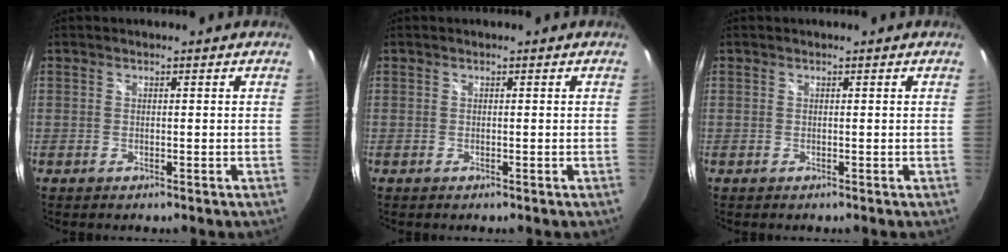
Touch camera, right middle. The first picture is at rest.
{"total": 0.0}
{"total": 0.0}